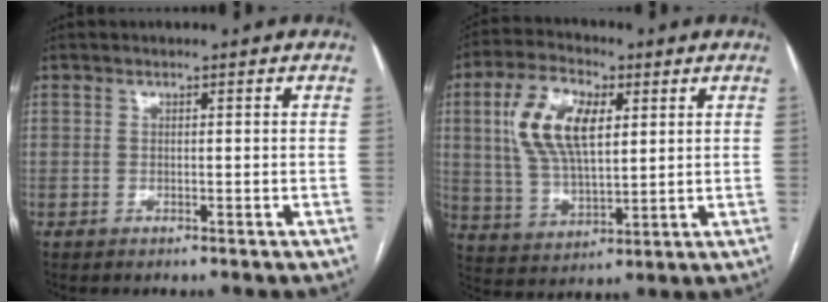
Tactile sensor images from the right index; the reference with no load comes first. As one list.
[{"total": 12.7, "force": [3.7, 5.7, 10.7], "torque": [-0.225, 0.017, 0.071]}]